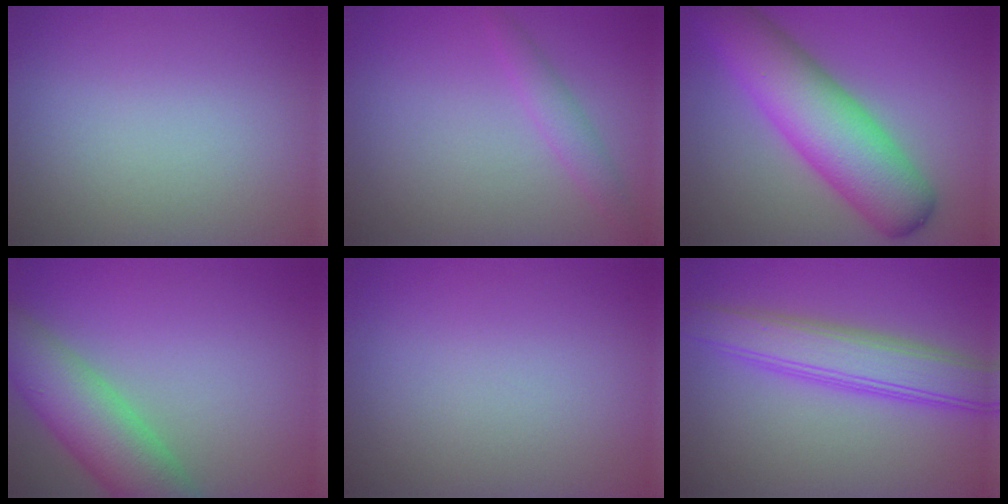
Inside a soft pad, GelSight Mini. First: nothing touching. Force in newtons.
{"total": 1.7, "press": 1.7, "slide": 0.0}
{"total": 9.5, "press": 9.5, "slide": 0.2}
{"total": 7.5, "press": 7.5, "slide": 0.5}
{"total": 0.0}
{"total": 5.3, "press": 5.3, "slide": 0.0}